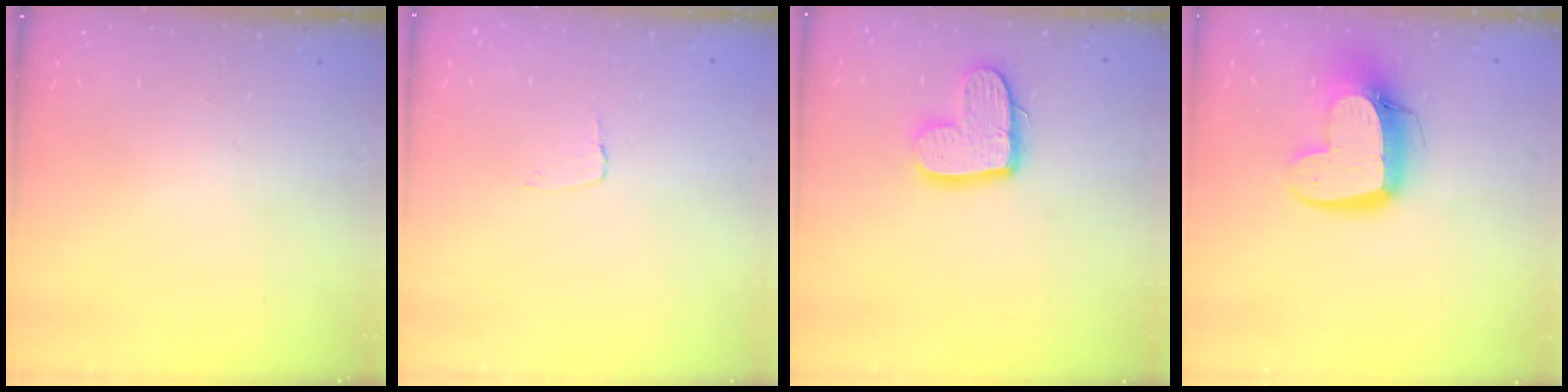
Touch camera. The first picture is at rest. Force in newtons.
{"total": 2.6, "press": 2.6, "slide": 0.2}
{"total": 12.5, "press": 12.4, "slide": 1.1}
{"total": 14.4, "press": 14.3, "slide": 1.3}